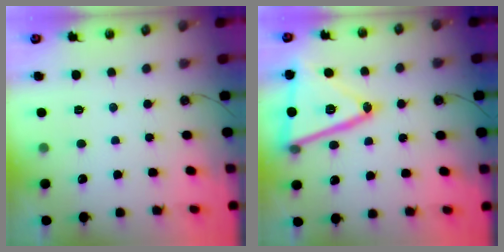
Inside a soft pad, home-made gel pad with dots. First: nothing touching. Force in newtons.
{"total": 22.3, "press": 22.1, "slide": 3.4}